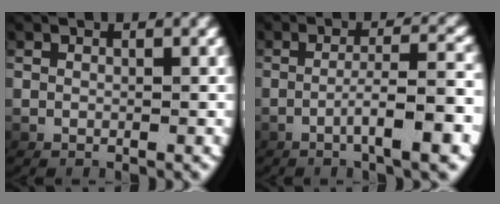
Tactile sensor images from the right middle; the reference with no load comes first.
{"total": 4.9, "force": [-1.9, 0.6, 4.5], "torque": [-0.068, 0.007, -0.030]}